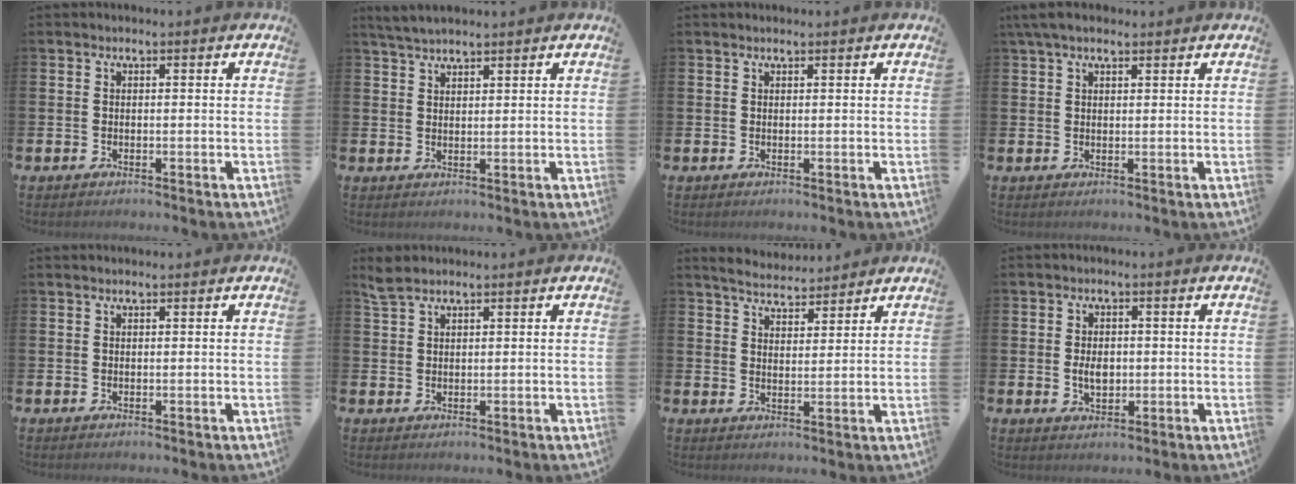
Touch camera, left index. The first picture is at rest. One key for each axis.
{"total": 3.4, "fx": 3.2, "fy": 0.4, "fz": 1.0, "tx": -0.026, "ty": -0.005, "tz": 0.061}
{"total": 0.7, "fx": 0.7, "fy": 0.0, "fz": 0.1, "tx": 0.006, "ty": -0.003, "tz": 0.012}
{"total": 3.9, "fx": 3.0, "fy": 1.3, "fz": 2.2, "tx": -0.040, "ty": -0.002, "tz": 0.054}
{"total": 0.9, "fx": 0.8, "fy": 0.0, "fz": 0.3, "tx": 0.003, "ty": -0.002, "tz": 0.014}
{"total": 2.9, "fx": 2.5, "fy": 1.0, "fz": 1.1, "tx": -0.009, "ty": -0.005, "tz": 0.045}
{"total": 5.0, "fx": 4.9, "fy": 0.7, "fz": 0.5, "tx": -0.016, "ty": -0.025, "tz": 0.087}
{"total": 3.2, "fx": 0.2, "fy": 2.0, "fz": 2.4, "tx": -0.023, "ty": -0.003, "tz": -0.002}